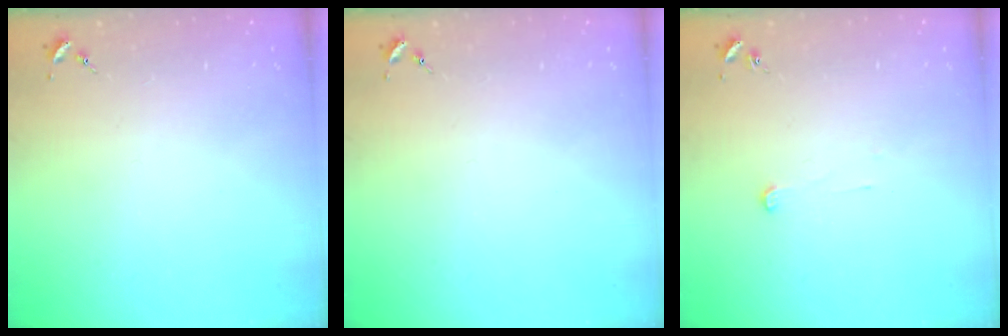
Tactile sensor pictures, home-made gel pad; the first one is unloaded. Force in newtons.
{"total": 0.0}
{"total": 2.9, "press": 2.9, "slide": 0.2}